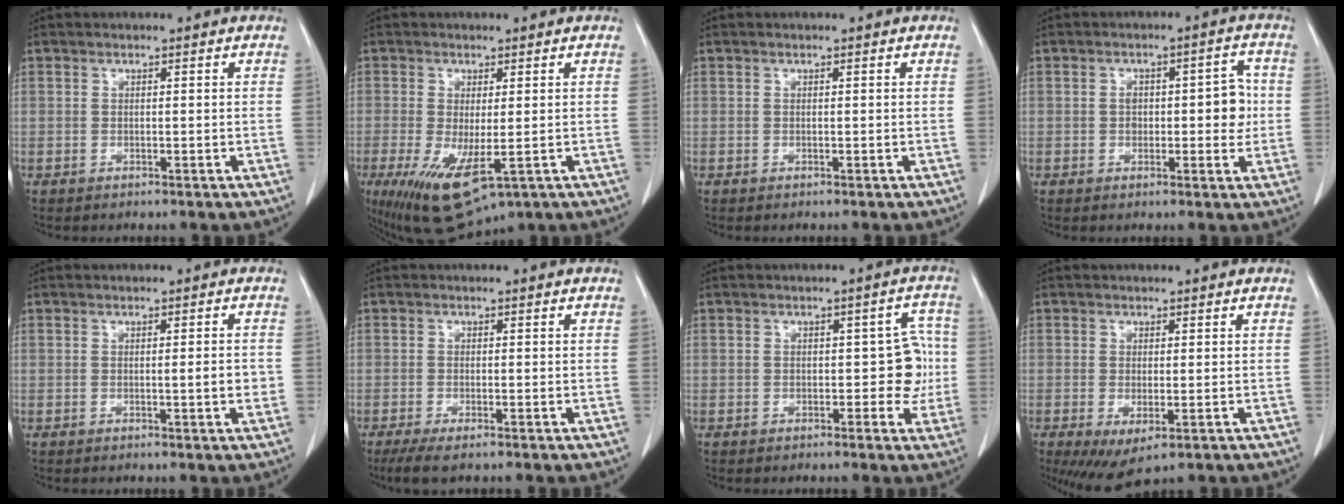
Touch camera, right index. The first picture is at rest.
{"total": 10.0, "force": [-4.1, 3.4, 8.4], "torque": [-0.149, -0.027, -0.054]}
{"total": 0.0}
{"total": 6.2, "force": [0.0, 3.0, 5.4], "torque": [-0.068, 0.018, 0.003]}
{"total": 2.1, "force": [-0.3, 0.2, 2.1], "torque": [-0.029, 0.000, -0.004]}
{"total": 3.5, "force": [-2.3, 0.6, 2.5], "torque": [-0.046, -0.010, -0.041]}
{"total": 5.0, "force": [-0.5, 2.7, 4.2], "torque": [-0.038, 0.026, -0.004]}
{"total": 5.8, "force": [-2.6, 2.1, 4.7], "torque": [-0.073, -0.019, -0.034]}